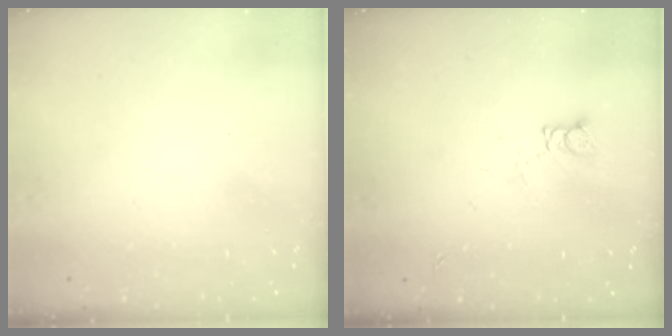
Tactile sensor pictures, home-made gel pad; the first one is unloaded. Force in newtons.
{"total": 3.1, "press": 3.1, "slide": 0.2}